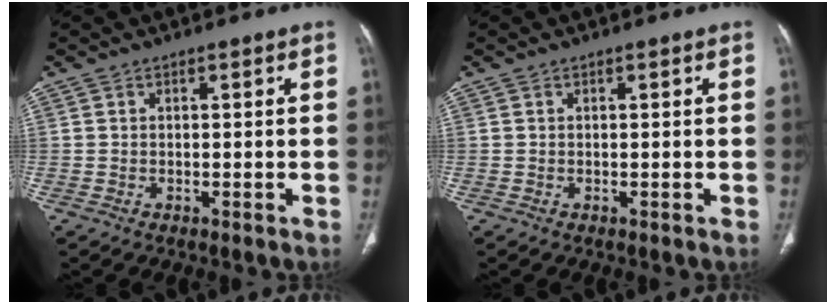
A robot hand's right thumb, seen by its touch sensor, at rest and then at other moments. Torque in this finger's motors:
{"motor_torque": [0.08, 0.08, -0.01, -0.01, 0.00]}